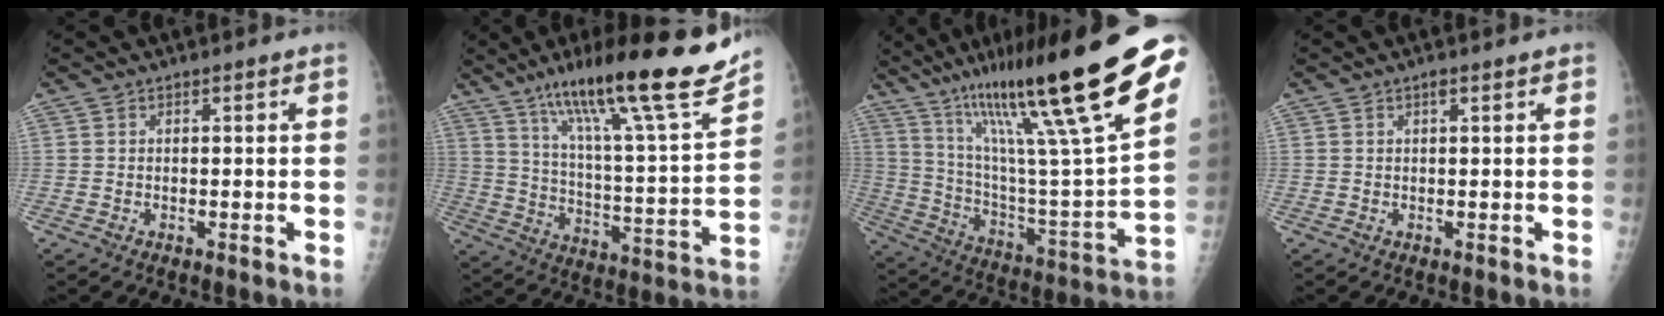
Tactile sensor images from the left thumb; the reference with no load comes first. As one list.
[{"total": 24.6, "force": [17.2, 2.9, 17.4], "torque": [-0.254, -0.066, 0.276]}, {"total": 33.4, "force": [20.3, 4.3, 26.1], "torque": [-0.379, -0.049, 0.341]}, {"total": 1.1, "force": [0.6, 0.3, 0.9], "torque": [-0.014, 0.002, 0.008]}]